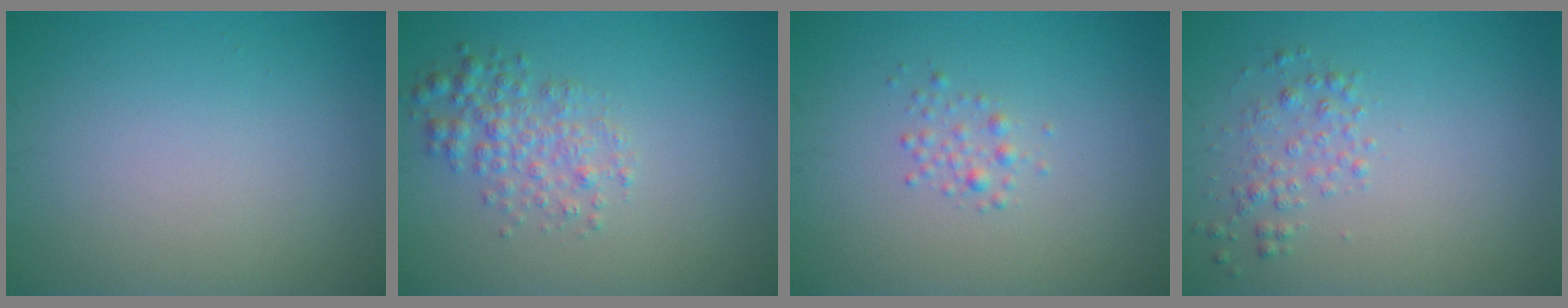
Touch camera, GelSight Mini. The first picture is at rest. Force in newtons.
{"total": 2.8, "press": 2.8, "slide": 0.1}
{"total": 1.2, "press": 1.2, "slide": 0.0}
{"total": 1.7, "press": 1.7, "slide": 0.1}